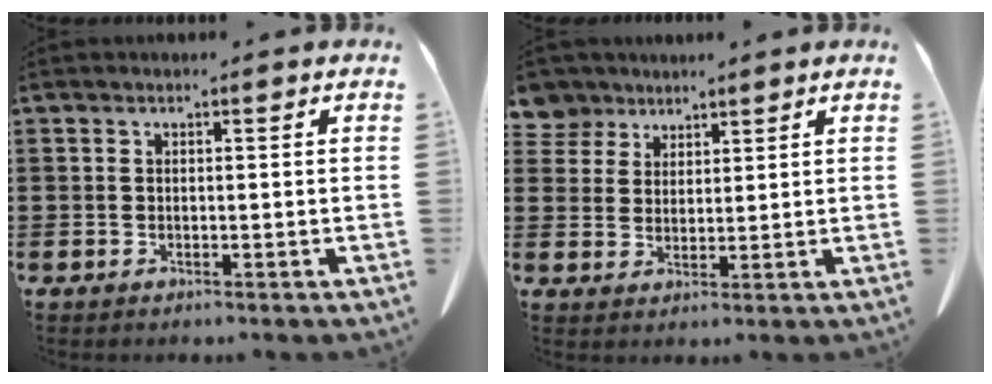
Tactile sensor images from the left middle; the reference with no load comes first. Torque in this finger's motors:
{"motor_torque": [0.22, 0.14, 0.00, 0.02]}